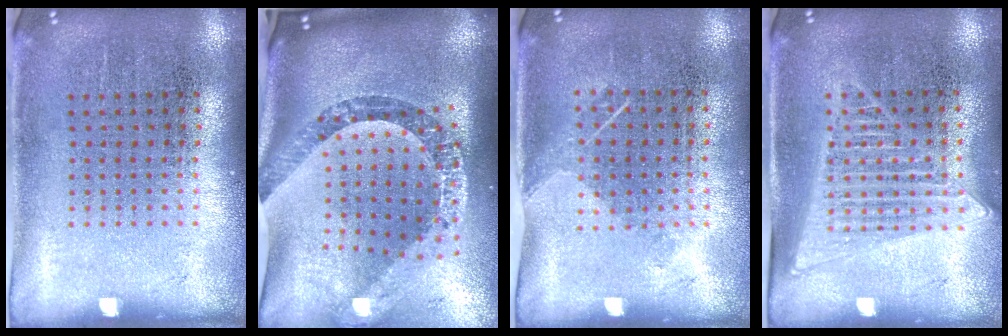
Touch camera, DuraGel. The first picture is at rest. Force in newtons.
{"total": 3.3, "press": 2.2, "slide": 2.4}
{"total": 1.2, "press": 0.9, "slide": 0.8}
{"total": 1.5, "press": 1.3, "slide": 0.6}